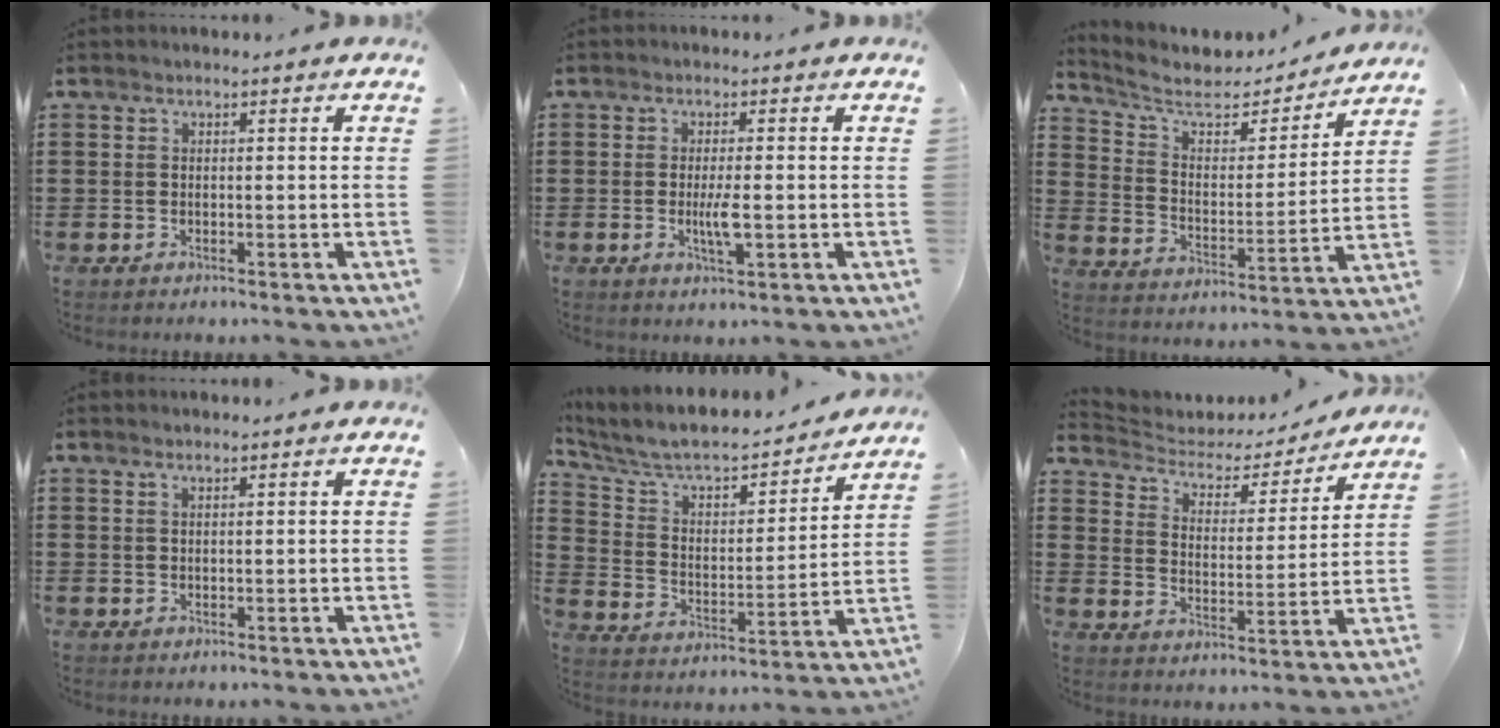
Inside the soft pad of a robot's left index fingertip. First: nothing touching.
{"total": 3.7, "force": [-0.5, 0.7, 3.6], "torque": [-0.070, -0.003, -0.012]}
{"total": 6.8, "force": [5.6, 2.4, 3.0], "torque": [-0.078, -0.035, 0.090]}
{"total": 0.7, "force": [0.5, 0.0, 0.5], "torque": [-0.011, 0.000, 0.010]}
{"total": 6.2, "force": [5.5, 1.8, 2.0], "torque": [-0.068, -0.041, 0.088]}
{"total": 3.6, "force": [3.2, 1.5, 0.7], "torque": [-0.038, -0.023, 0.046]}